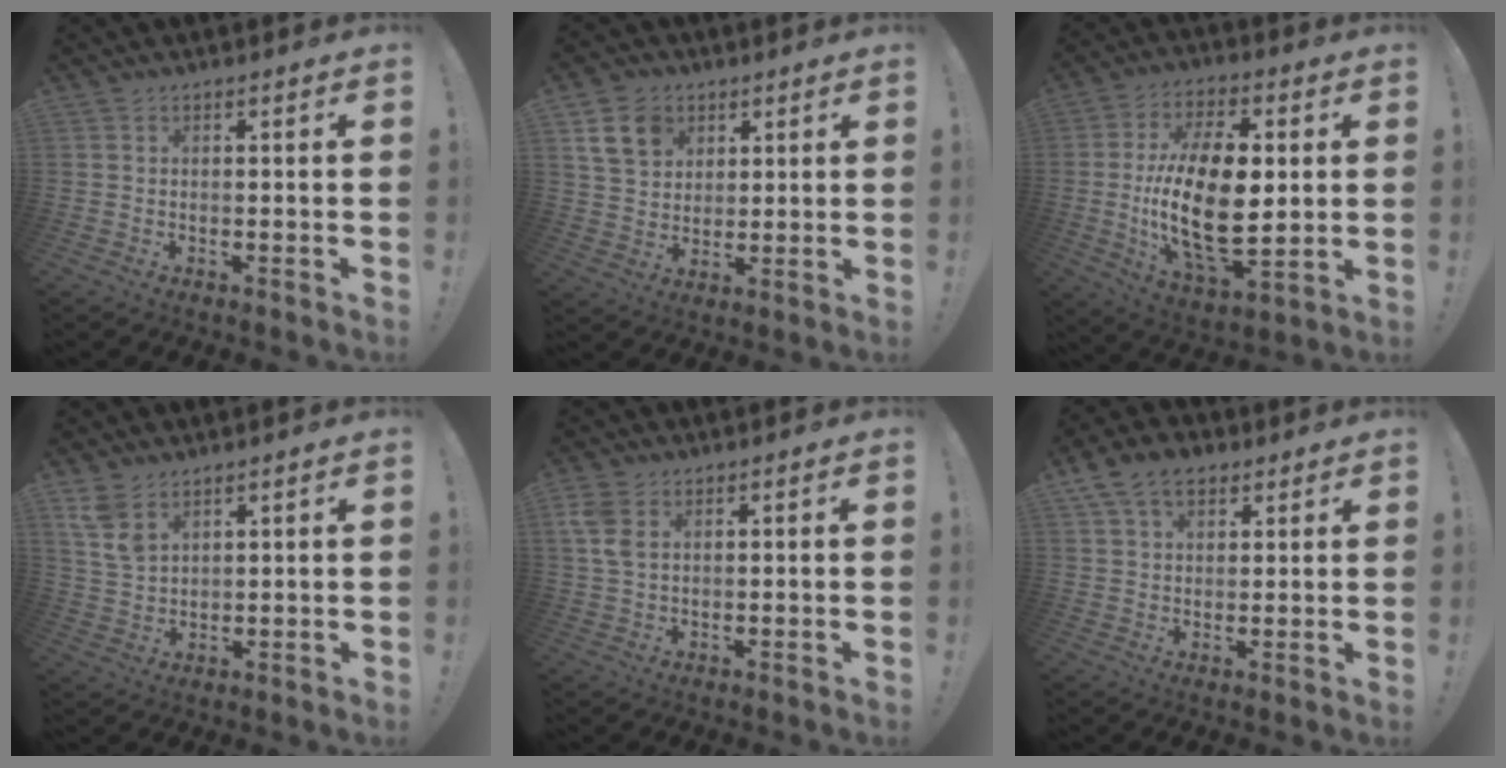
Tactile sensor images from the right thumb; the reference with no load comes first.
{"total": 10.8, "force": [5.5, 8.1, 4.6], "torque": [-0.073, -0.020, 0.111]}
{"total": 23.0, "force": [0.1, 11.6, 19.9], "torque": [-0.388, -0.009, 0.000]}
{"total": 7.2, "force": [4.7, 3.9, 3.9], "torque": [-0.077, -0.014, 0.095]}
{"total": 6.1, "force": [2.4, 3.9, 4.1], "torque": [-0.096, -0.003, 0.048]}
{"total": 9.5, "force": [5.3, 6.3, 4.8], "torque": [-0.077, -0.013, 0.101]}